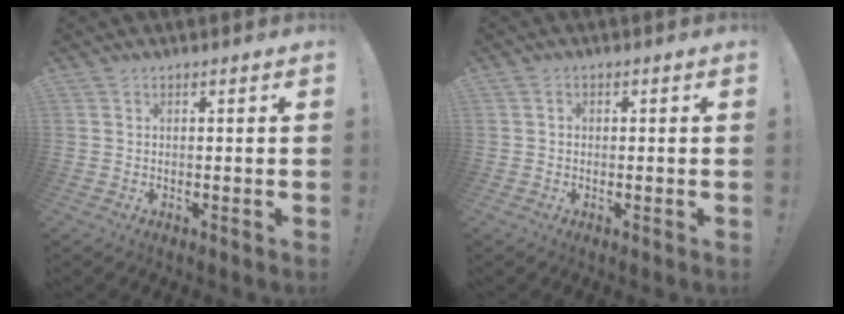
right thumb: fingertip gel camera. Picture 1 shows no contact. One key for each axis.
{"total": 0.9, "fx": -0.4, "fy": 0.8, "fz": 0.2, "tx": -0.004, "ty": 0.004, "tz": -0.008}